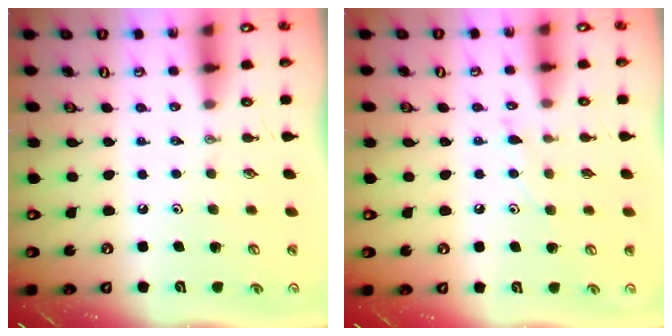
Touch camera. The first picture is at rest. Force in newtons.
{"total": 6.3, "press": 6.2, "slide": 0.7}